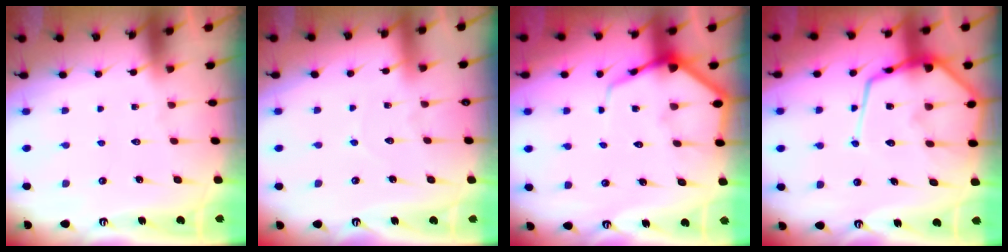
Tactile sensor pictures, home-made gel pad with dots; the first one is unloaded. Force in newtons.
{"total": 3.4, "press": 3.4, "slide": 0.3}
{"total": 7.3, "press": 7.3, "slide": 0.6}
{"total": 16.8, "press": 16.8, "slide": 1.4}